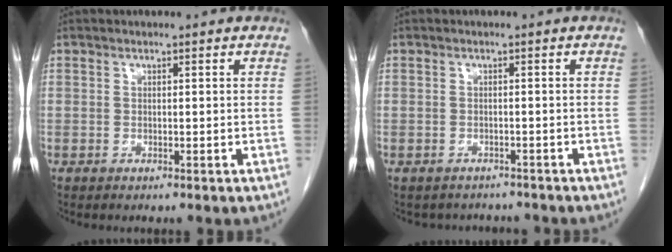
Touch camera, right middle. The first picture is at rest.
{"total": 3.9, "force": [-3.5, 1.8, -0.2], "torque": [0.000, 0.007, -0.045]}